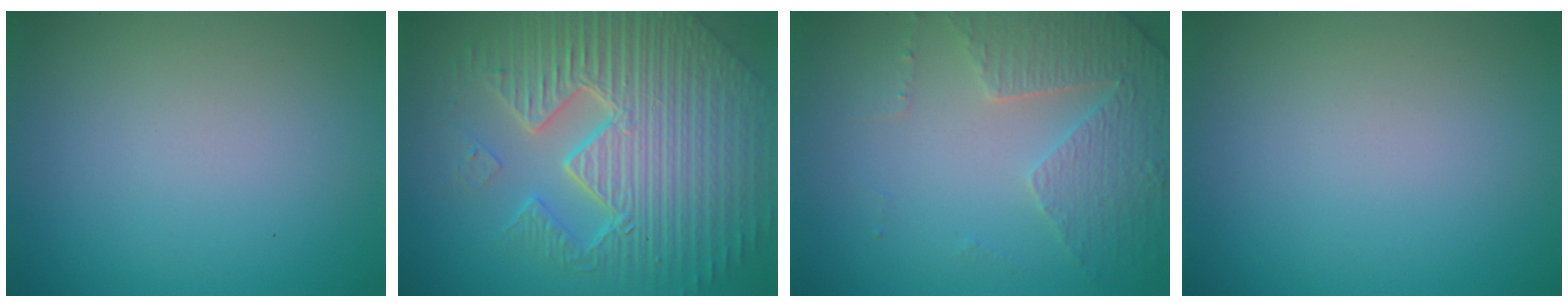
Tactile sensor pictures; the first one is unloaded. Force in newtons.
{"total": 11.2, "press": 7.1, "slide": 8.7}
{"total": 4.7, "press": 3.4, "slide": 3.3}
{"total": 0.0}